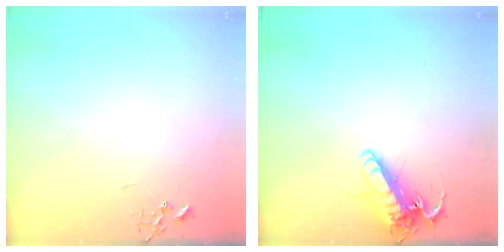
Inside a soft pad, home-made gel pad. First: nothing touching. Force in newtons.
{"total": 15.7, "press": 15.5, "slide": 2.4}